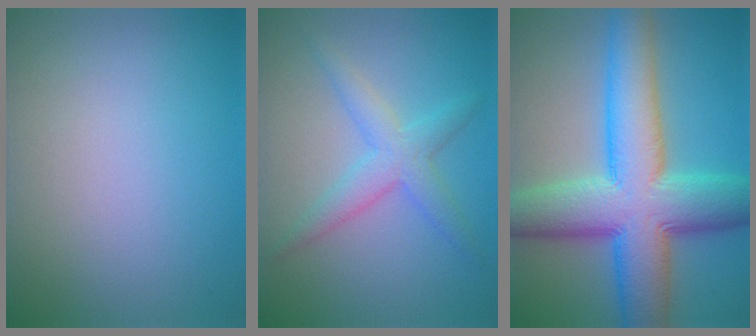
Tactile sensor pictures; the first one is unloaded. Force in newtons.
{"total": 3.1, "press": 3.1, "slide": 0.1}
{"total": 11.9, "press": 11.8, "slide": 0.4}